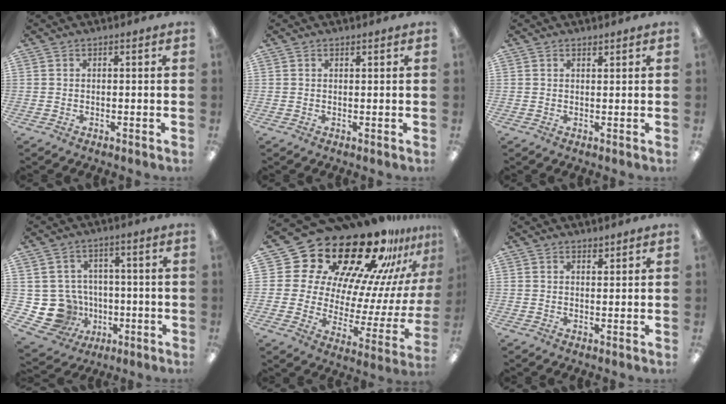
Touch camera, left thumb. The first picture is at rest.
{"total": 0.5, "force": [0.5, 0.2, 0.2], "torque": [0.004, -0.002, 0.006]}
{"total": 1.0, "force": [0.9, 0.3, 0.2], "torque": [0.003, -0.004, 0.016]}
{"total": 11.9, "force": [-2.9, 11.0, 3.4], "torque": [-0.094, 0.021, -0.036]}
{"total": 28.0, "force": [21.3, 12.9, 12.7], "torque": [-0.189, -0.173, 0.384]}
{"total": 1.5, "force": [1.3, 0.6, 0.3], "torque": [0.001, -0.004, 0.023]}